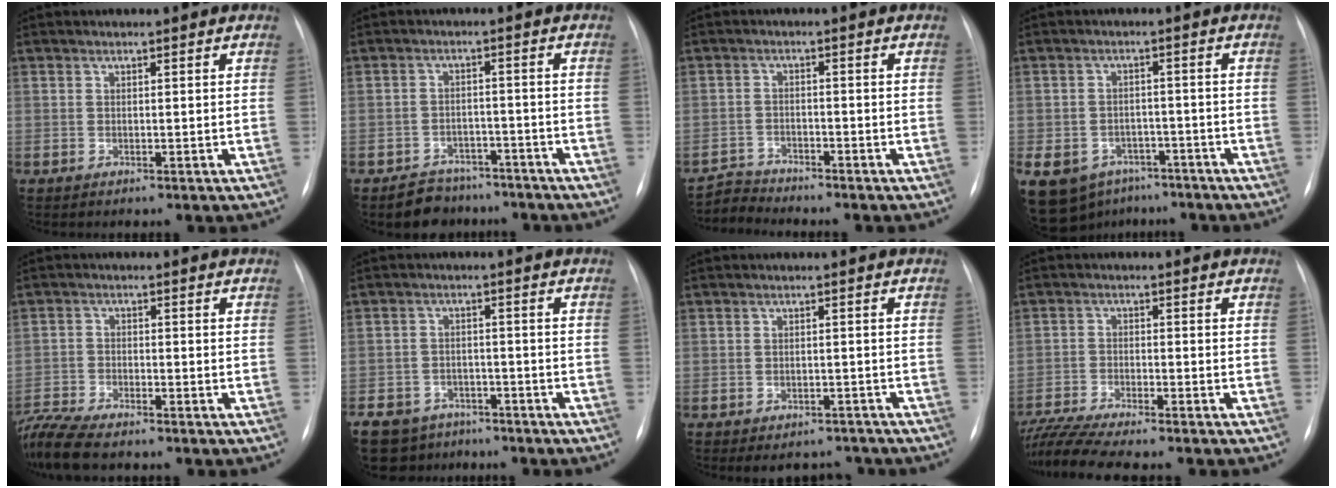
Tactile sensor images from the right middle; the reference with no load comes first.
{"total": 5.8, "force": [-4.7, 3.3, 0.4], "torque": [-0.003, 0.011, -0.070]}
{"total": 3.3, "force": [-3.0, -0.3, -1.3], "torque": [0.027, -0.015, -0.056]}
{"total": 15.0, "force": [-8.8, 10.8, 5.6], "torque": [-0.149, 0.005, -0.113]}
{"total": 9.2, "force": [-8.1, 1.5, 4.2], "torque": [-0.090, -0.014, -0.145]}
{"total": 11.8, "force": [-9.0, 6.9, 3.1], "torque": [-0.076, -0.003, -0.121]}
{"total": 6.0, "force": [-5.3, 2.7, 0.9], "torque": [0.003, 0.013, -0.060]}
{"total": 10.3, "force": [-9.1, -0.1, 4.7], "torque": [-0.083, -0.015, -0.151]}